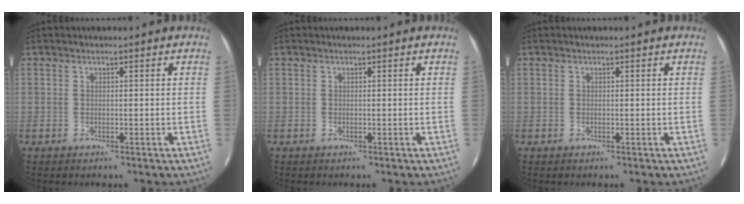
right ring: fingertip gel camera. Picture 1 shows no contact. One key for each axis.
{"total": 0.0}
{"total": 0.0}